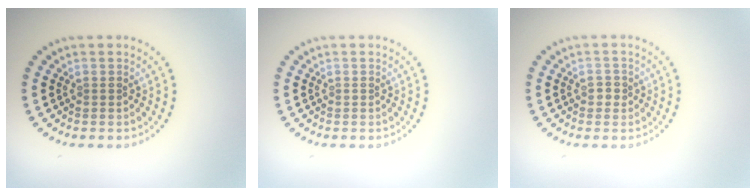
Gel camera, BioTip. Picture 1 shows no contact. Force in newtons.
{"total": 0.0}
{"total": 1.1, "press": 1.0, "slide": 0.4}